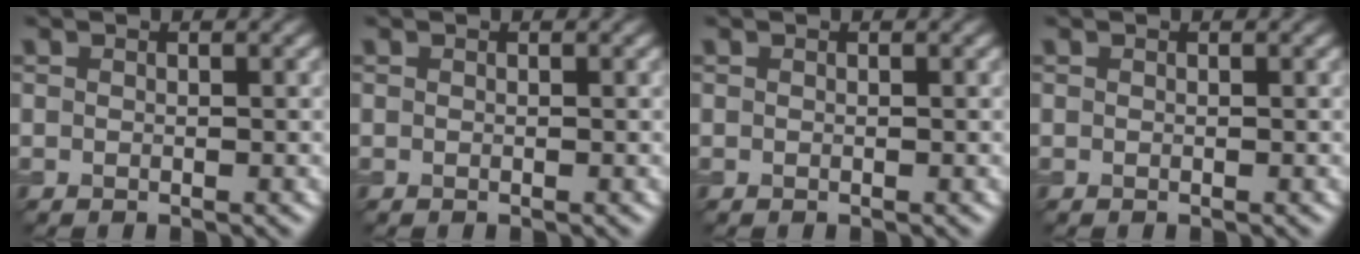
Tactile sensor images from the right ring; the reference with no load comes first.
{"total": 0.0}
{"total": 0.0}
{"total": 0.0}